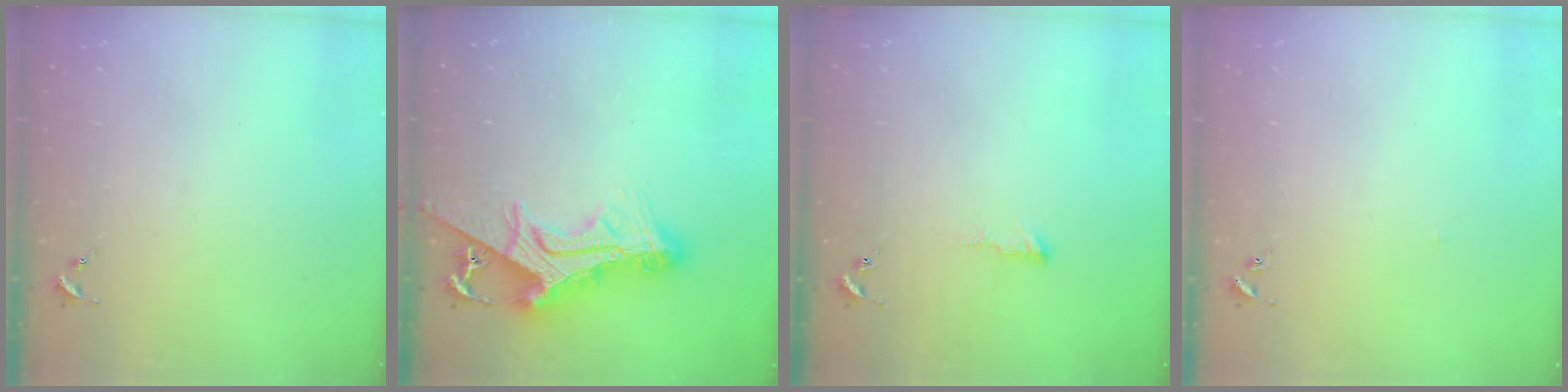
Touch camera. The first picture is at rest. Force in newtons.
{"total": 17.0, "press": 16.9, "slide": 1.8}
{"total": 3.4, "press": 3.4, "slide": 0.6}
{"total": 1.4, "press": 1.3, "slide": 0.3}